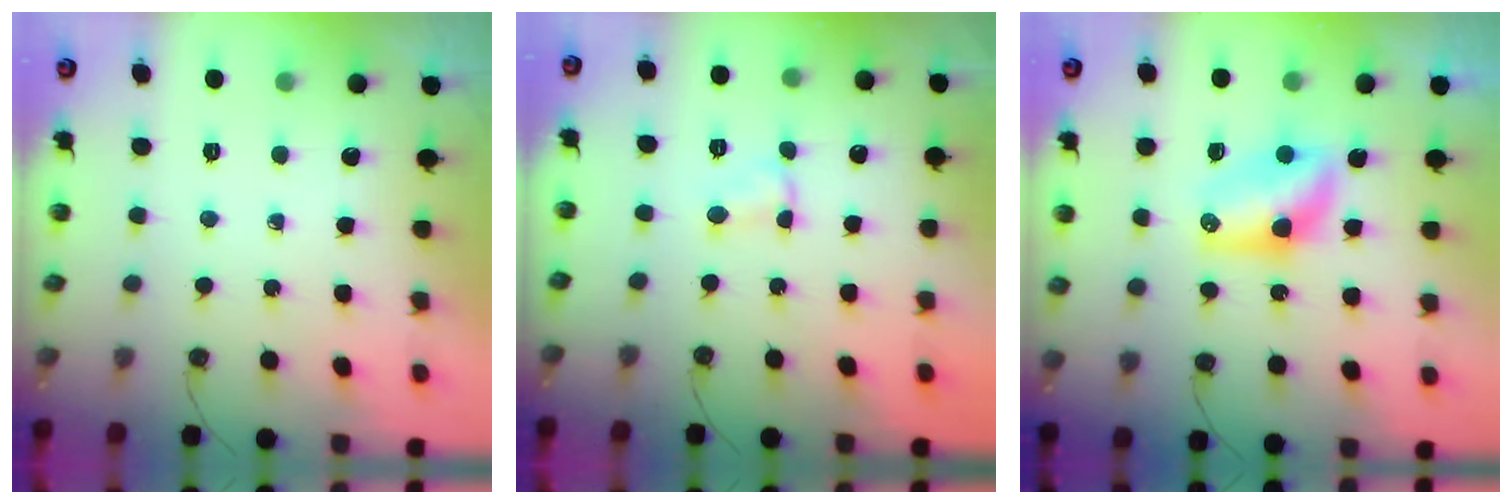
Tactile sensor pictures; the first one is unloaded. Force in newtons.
{"total": 2.4, "press": 2.4, "slide": 0.3}
{"total": 7.4, "press": 7.4, "slide": 0.6}